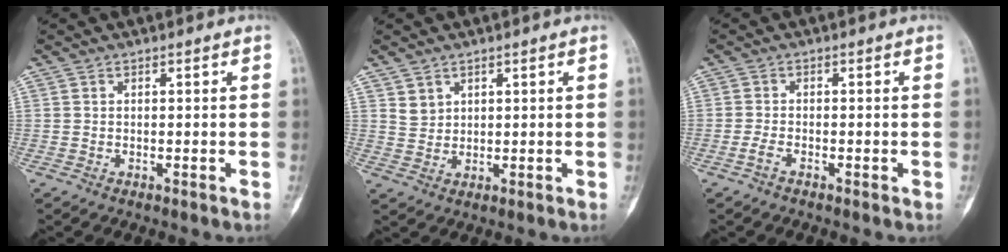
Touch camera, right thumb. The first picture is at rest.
{"total": 2.6, "force": [1.7, 1.9, 0.5], "torque": [0.007, -0.014, 0.033]}
{"total": 1.8, "force": [-1.0, 0.8, 1.3], "torque": [-0.030, 0.000, -0.024]}